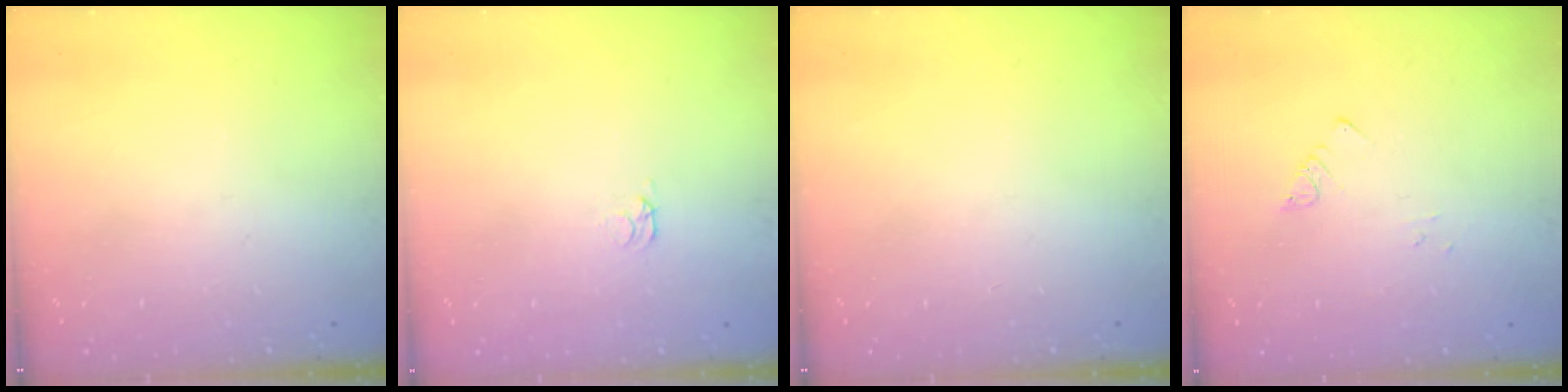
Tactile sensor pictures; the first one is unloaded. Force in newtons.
{"total": 1.6, "press": 1.6, "slide": 0.4}
{"total": 0.0}
{"total": 1.8, "press": 1.8, "slide": 0.2}